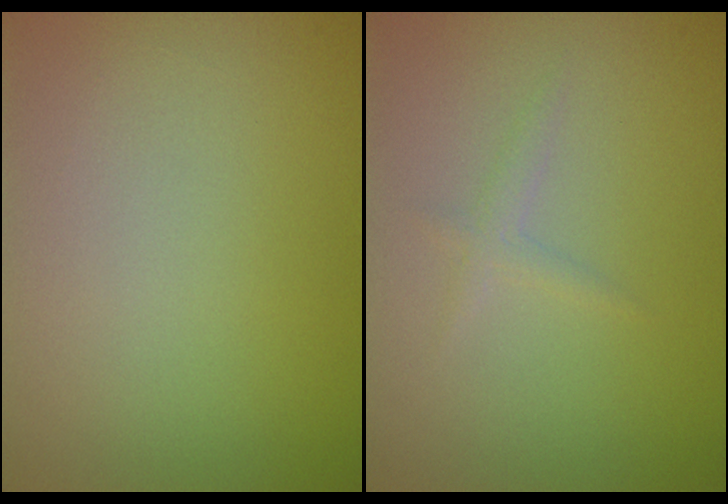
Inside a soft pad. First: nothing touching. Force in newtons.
{"total": 1.0, "press": 1.0, "slide": 0.1}